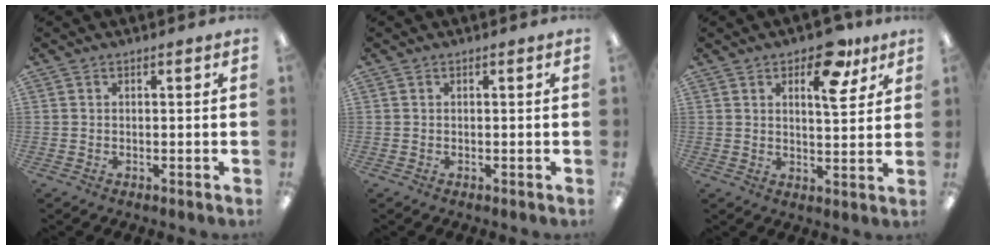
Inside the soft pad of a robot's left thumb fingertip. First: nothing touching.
{"total": 0.0}
{"total": 11.5, "force": [6.8, 5.2, 7.8], "torque": [-0.095, -0.027, 0.109]}